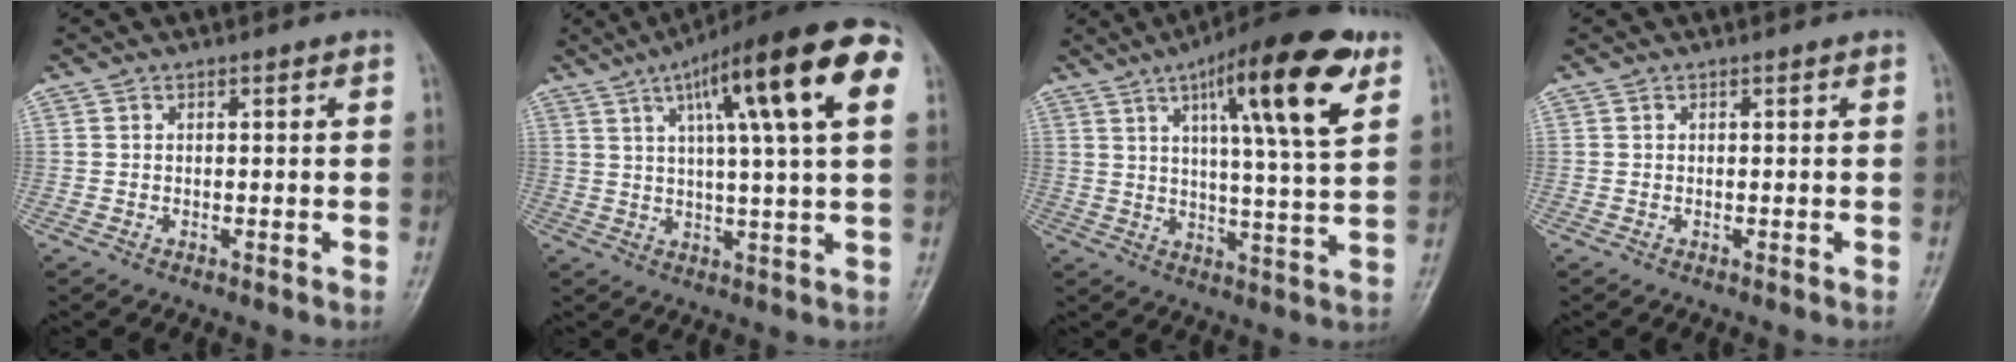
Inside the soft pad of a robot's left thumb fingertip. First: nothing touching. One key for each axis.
{"total": 20.9, "fx": 7.7, "fy": 3.9, "fz": 19.0, "tx": -0.271, "ty": 0.014, "tz": 0.105}
{"total": 18.2, "fx": 8.5, "fy": 3.6, "fz": 15.7, "tx": -0.224, "ty": -0.025, "tz": 0.125}
{"total": 0.0}